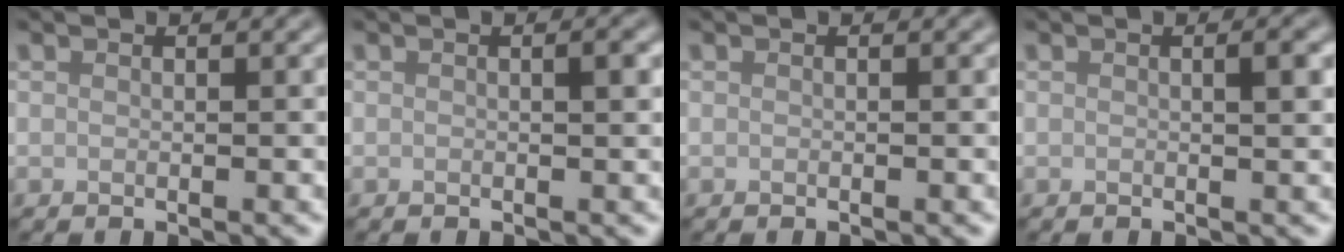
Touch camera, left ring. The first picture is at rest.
{"total": 0.9, "force": [0.2, 0.2, 0.9], "torque": [-0.012, 0.001, 0.003]}
{"total": 0.0}
{"total": 1.4, "force": [0.3, 0.2, 1.3], "torque": [-0.017, 0.002, 0.003]}